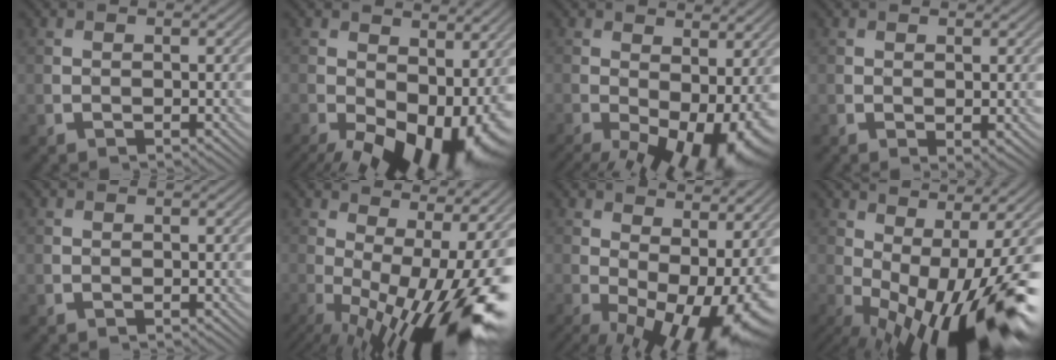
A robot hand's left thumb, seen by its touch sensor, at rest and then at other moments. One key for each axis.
{"total": 15.6, "fx": -4.0, "fy": 9.0, "fz": 12.1, "tx": -0.206, "ty": -0.048, "tz": -0.025}
{"total": 12.6, "fx": -4.3, "fy": 6.0, "fz": 10.2, "tx": -0.166, "ty": -0.038, "tz": -0.045}
{"total": 1.0, "fx": 0.1, "fy": 0.4, "fz": 0.9, "tx": -0.016, "ty": -0.005, "tz": 0.010}
{"total": 0.0}
{"total": 18.0, "fx": -2.1, "fy": 5.9, "fz": 16.9, "tx": -0.217, "ty": -0.011, "tz": -0.012}
{"total": 13.6, "fx": -1.2, "fy": 6.4, "fz": 11.9, "tx": -0.187, "ty": -0.019, "tz": 0.006}
{"total": 16.9, "fx": -3.4, "fy": 5.0, "fz": 15.8, "tx": -0.237, "ty": -0.005, "tz": -0.036}